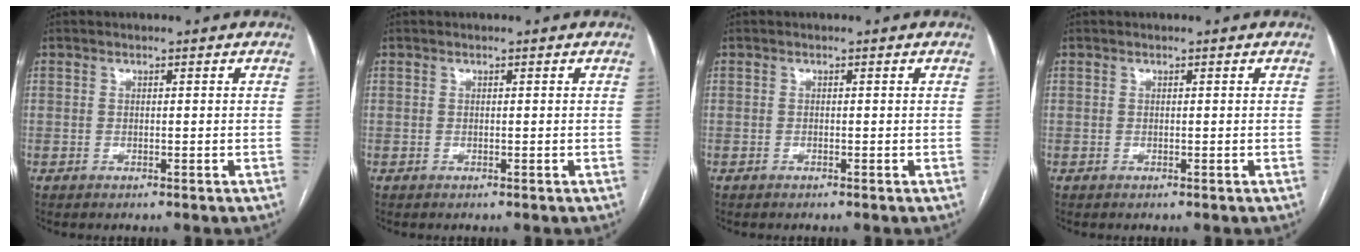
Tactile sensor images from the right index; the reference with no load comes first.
{"total": 0.0}
{"total": 0.0}
{"total": 0.0}